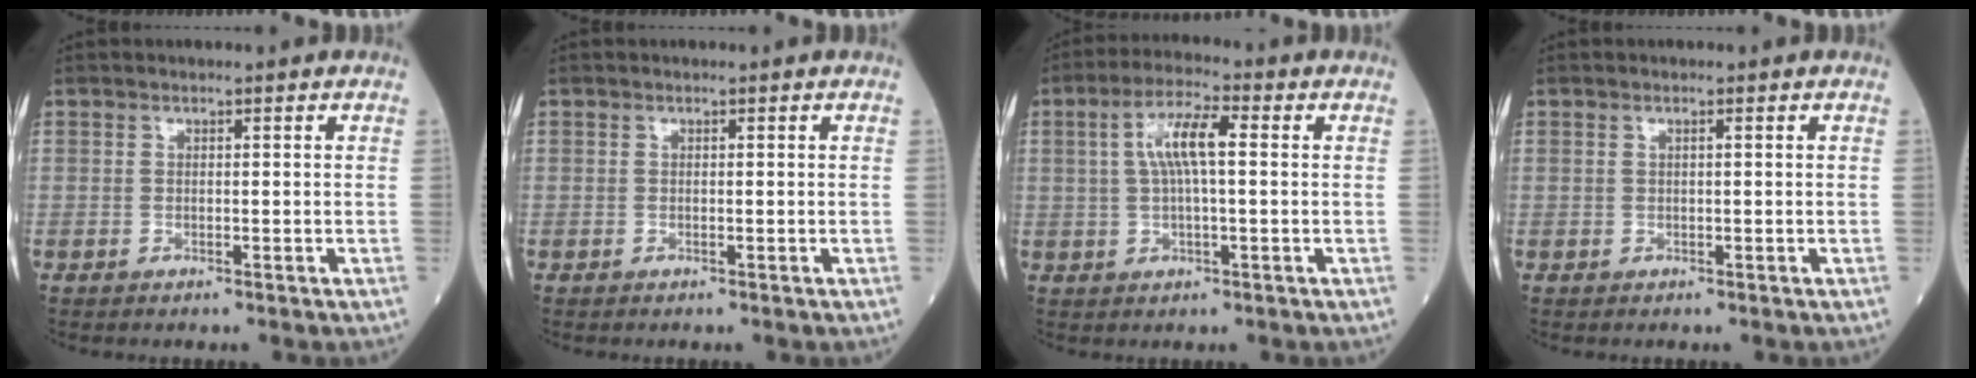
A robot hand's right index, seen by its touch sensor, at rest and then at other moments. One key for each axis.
{"total": 0.0}
{"total": 7.1, "fx": 1.2, "fy": 1.4, "fz": 6.8, "tx": -0.137, "ty": 0.019, "tz": 0.022}
{"total": 0.6, "fx": 0.2, "fy": 0.0, "fz": 0.5, "tx": -0.012, "ty": 0.003, "tz": 0.004}